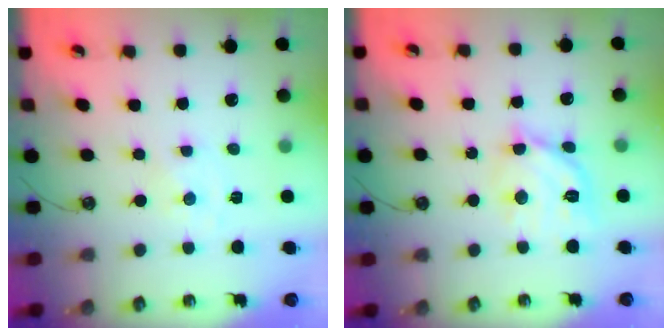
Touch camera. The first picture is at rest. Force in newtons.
{"total": 13.4, "press": 13.3, "slide": 1.0}